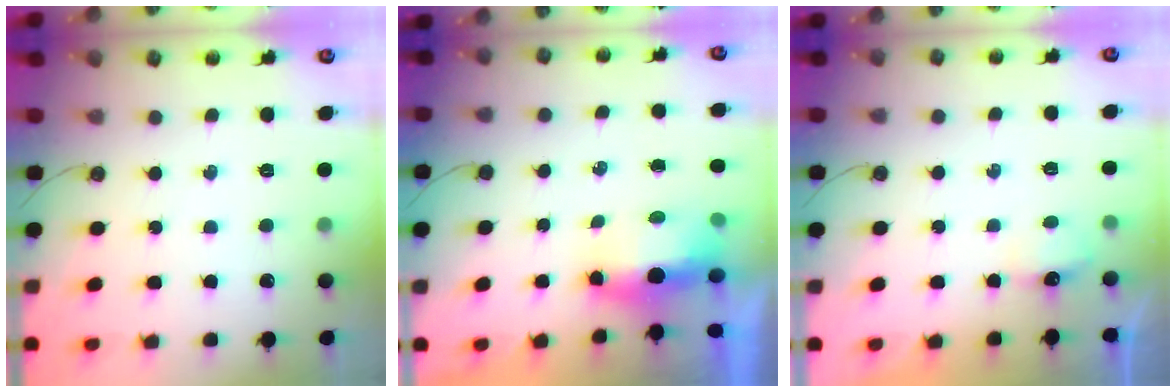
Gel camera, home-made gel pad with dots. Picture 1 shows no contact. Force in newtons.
{"total": 6.6, "press": 6.3, "slide": 1.9}
{"total": 3.8, "press": 3.8, "slide": 0.6}